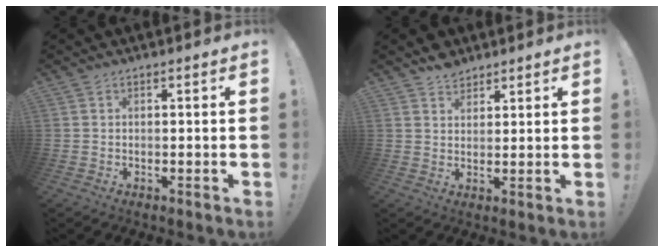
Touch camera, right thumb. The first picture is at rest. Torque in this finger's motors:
{"motor_torque": [-0.39, -0.23, 0.35, 0.23, 0.00]}